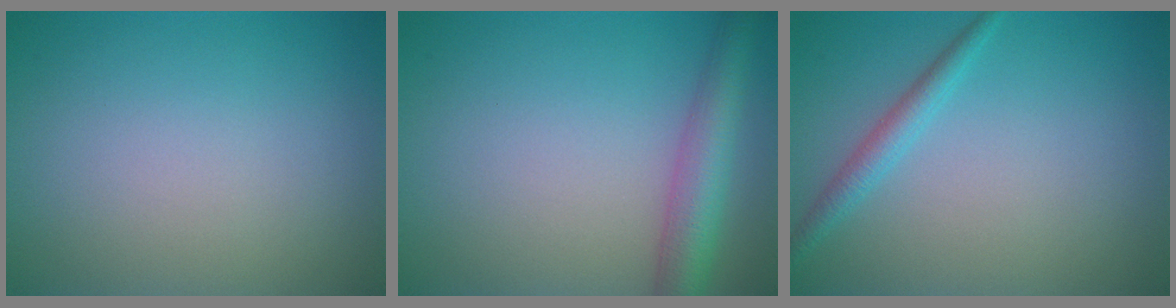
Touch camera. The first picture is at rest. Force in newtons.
{"total": 4.5, "press": 4.5, "slide": 0.2}
{"total": 1.9, "press": 1.9, "slide": 0.1}